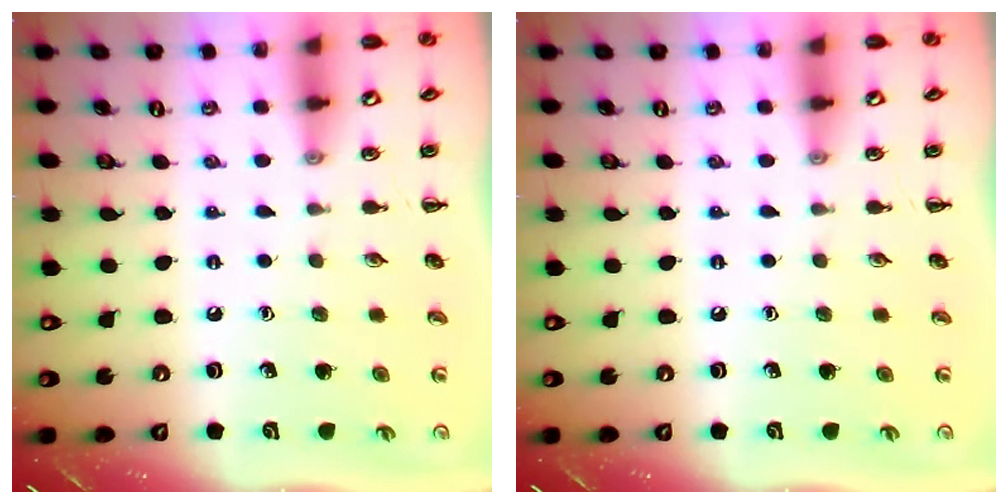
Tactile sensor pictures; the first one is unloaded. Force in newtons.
{"total": 0.0}